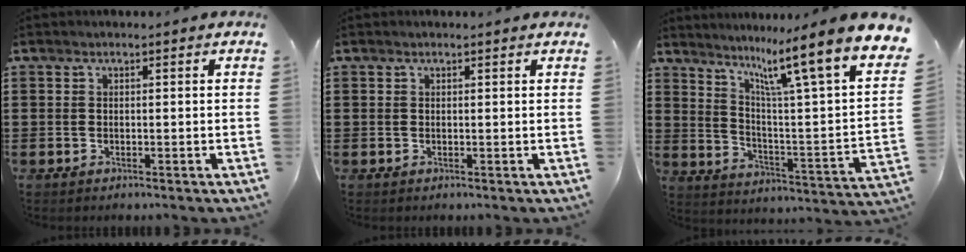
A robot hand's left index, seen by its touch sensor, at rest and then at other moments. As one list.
[{"total": 0.0}, {"total": 12.1, "force": [8.2, -0.1, 8.8], "torque": [-0.172, -0.069, 0.119]}]